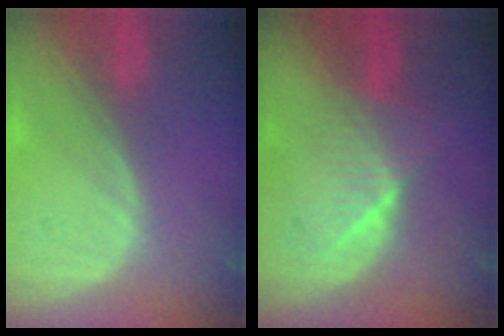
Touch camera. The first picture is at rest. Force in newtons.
{"total": 6.1, "press": 5.7, "slide": 2.1}